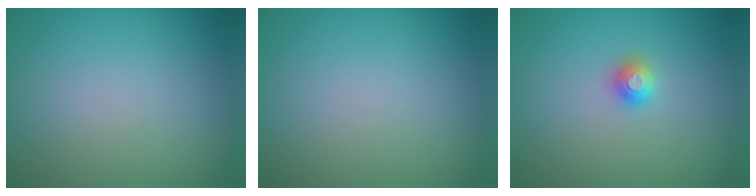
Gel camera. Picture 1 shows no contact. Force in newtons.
{"total": 0.0}
{"total": 1.2, "press": 1.2, "slide": 0.3}